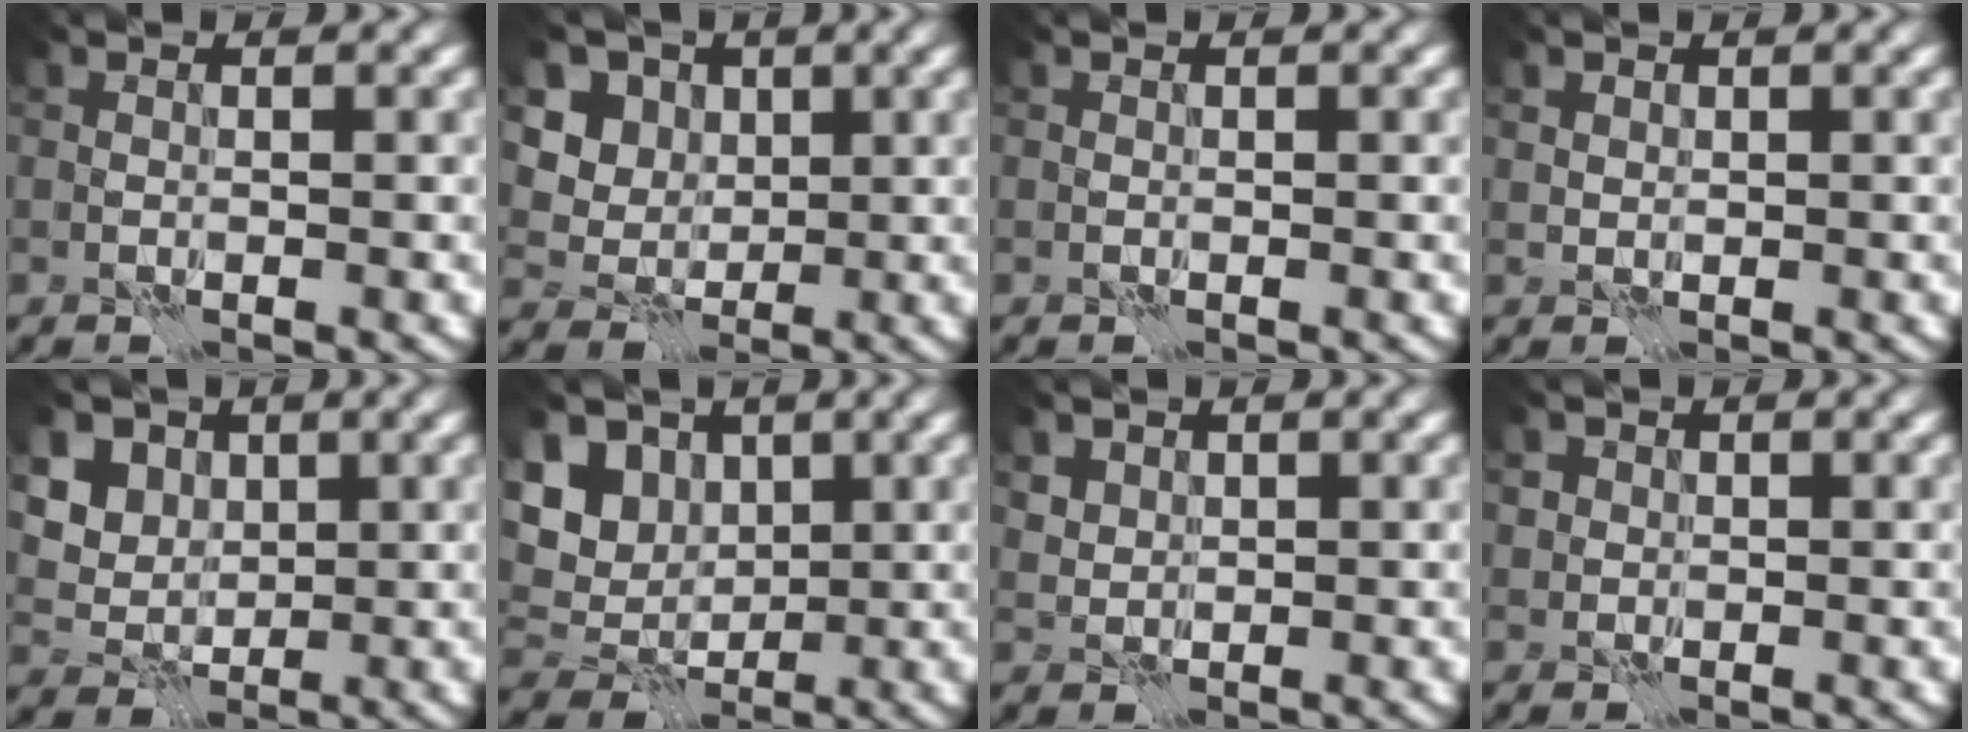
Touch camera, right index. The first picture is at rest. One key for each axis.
{"total": 6.2, "fx": 2.3, "fy": 5.2, "fz": 2.6, "tx": -0.062, "ty": 0.001, "tz": 0.029}
{"total": 0.0}
{"total": 0.6, "fx": 0.4, "fy": 0.5, "fz": 0.0, "tx": -0.006, "ty": -0.001, "tz": 0.009}
{"total": 5.9, "fx": 2.6, "fy": 4.6, "fz": 2.6, "tx": -0.060, "ty": 0.000, "tz": 0.035}
{"total": 6.6, "fx": 2.1, "fy": 4.8, "fz": 4.1, "tx": -0.087, "ty": 0.018, "tz": 0.023}
{"total": 2.1, "fx": 1.3, "fy": 1.5, "fz": 0.7, "tx": -0.037, "ty": -0.004, "tz": 0.043}
{"total": 1.4, "fx": 0.2, "fy": 1.4, "fz": 0.1, "tx": -0.009, "ty": 0.001, "tz": 0.007}